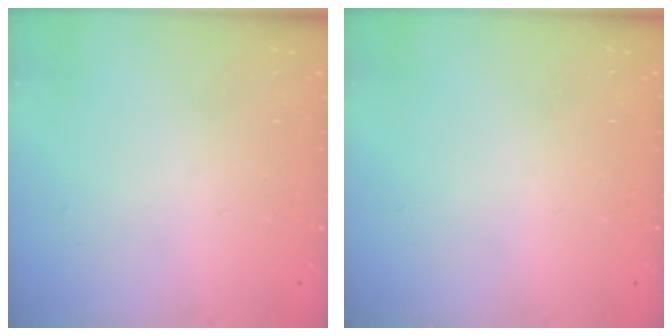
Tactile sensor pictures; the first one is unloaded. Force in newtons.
{"total": 0.0}